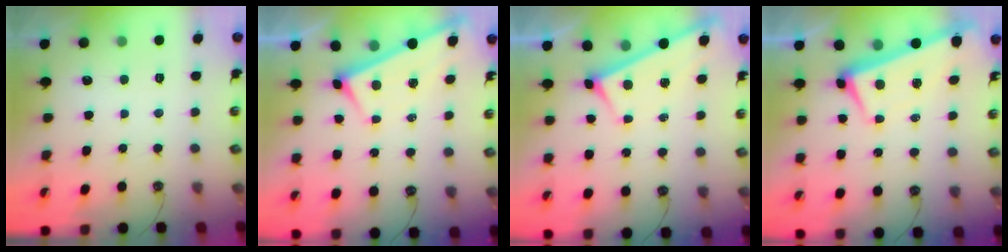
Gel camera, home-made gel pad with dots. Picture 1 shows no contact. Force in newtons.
{"total": 1.8, "press": 1.8, "slide": 0.1}
{"total": 3.1, "press": 3.1, "slide": 0.3}
{"total": 2.5, "press": 2.4, "slide": 0.4}